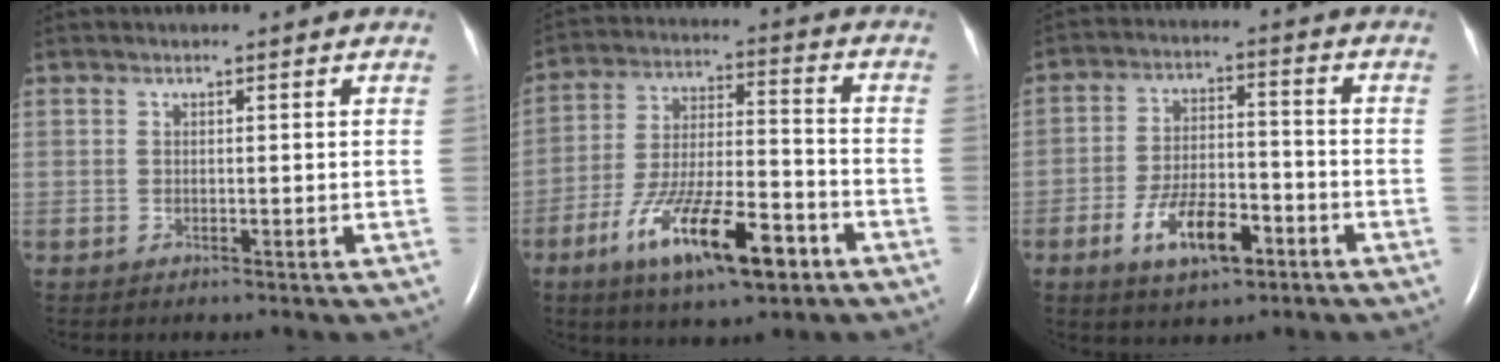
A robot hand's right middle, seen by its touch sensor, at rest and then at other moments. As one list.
[{"total": 15.4, "force": [-8.2, 3.9, 12.4], "torque": [-0.226, -0.004, -0.134]}, {"total": 9.4, "force": [-4.7, 3.8, 7.2], "torque": [-0.138, 0.003, -0.078]}]